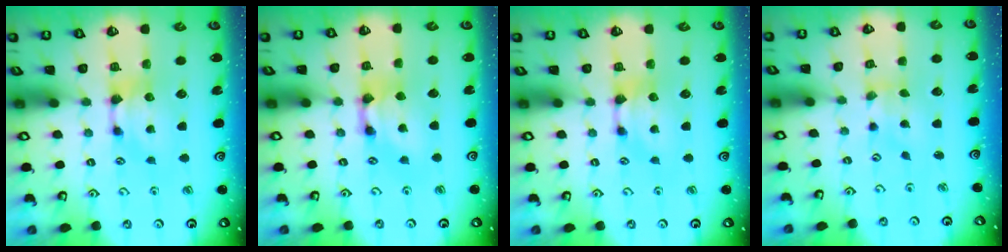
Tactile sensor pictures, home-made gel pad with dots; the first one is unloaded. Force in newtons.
{"total": 2.5, "press": 2.5, "slide": 0.2}
{"total": 0.0}
{"total": 1.4, "press": 1.0, "slide": 0.9}